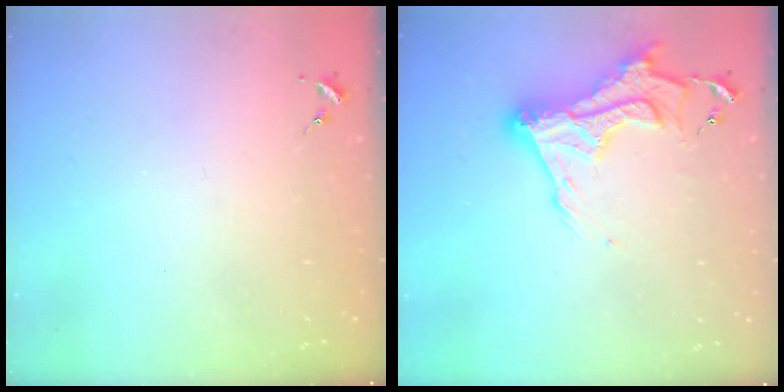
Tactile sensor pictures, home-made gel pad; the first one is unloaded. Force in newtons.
{"total": 15.9, "press": 15.8, "slide": 1.3}